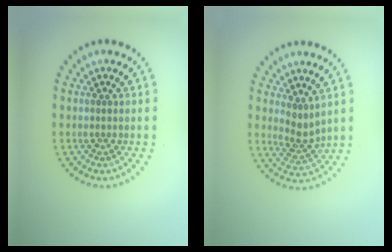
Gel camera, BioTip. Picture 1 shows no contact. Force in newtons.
{"total": 2.4, "press": 1.6, "slide": 1.8}